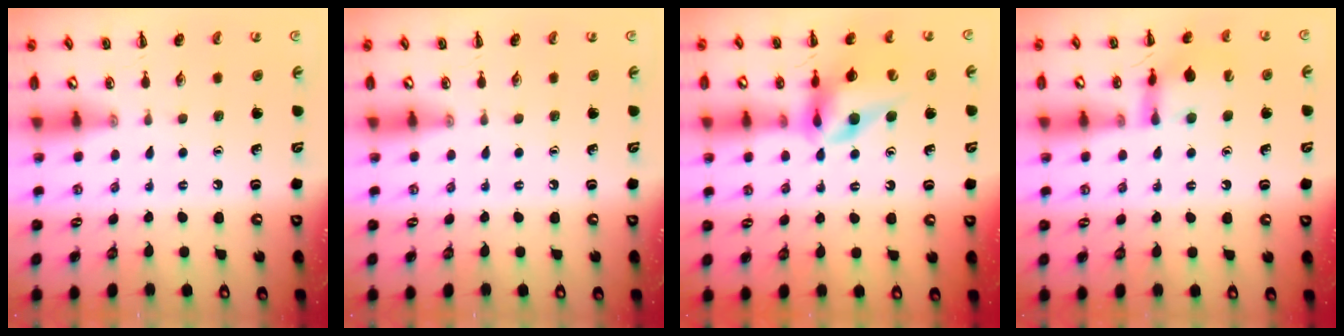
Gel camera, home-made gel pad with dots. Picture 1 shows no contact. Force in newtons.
{"total": 0.0}
{"total": 12.8, "press": 12.1, "slide": 4.3}
{"total": 13.7, "press": 13.6, "slide": 2.0}